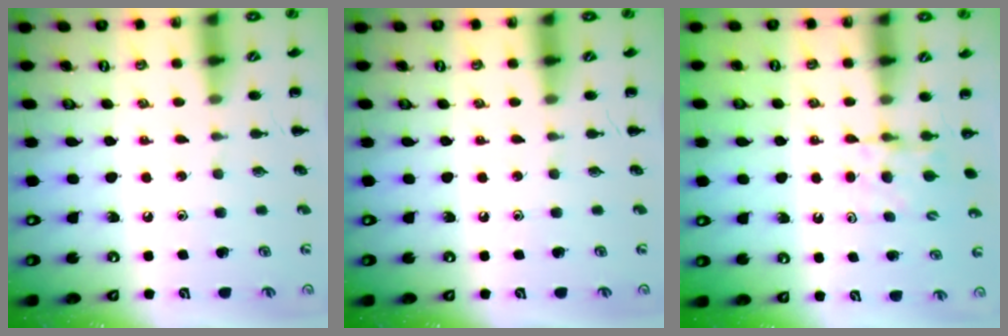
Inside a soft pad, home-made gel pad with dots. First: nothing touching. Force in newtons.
{"total": 0.0}
{"total": 4.7, "press": 4.7, "slide": 0.7}